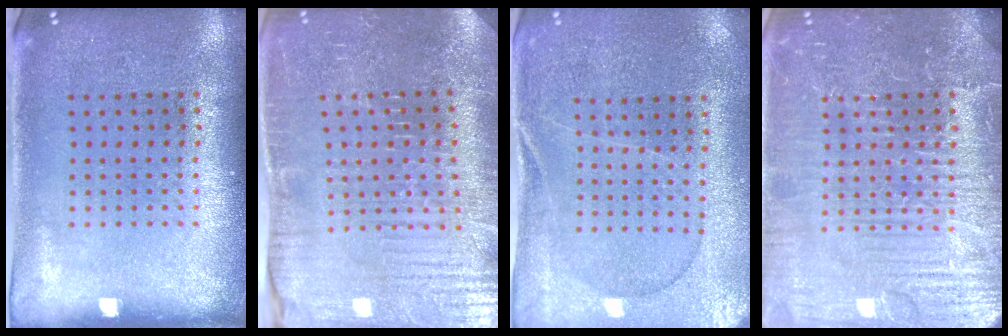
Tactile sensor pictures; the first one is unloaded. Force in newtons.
{"total": 4.2, "press": 4.2, "slide": 0.4}
{"total": 0.6, "press": 0.5, "slide": 0.3}
{"total": 5.7, "press": 5.6, "slide": 0.7}